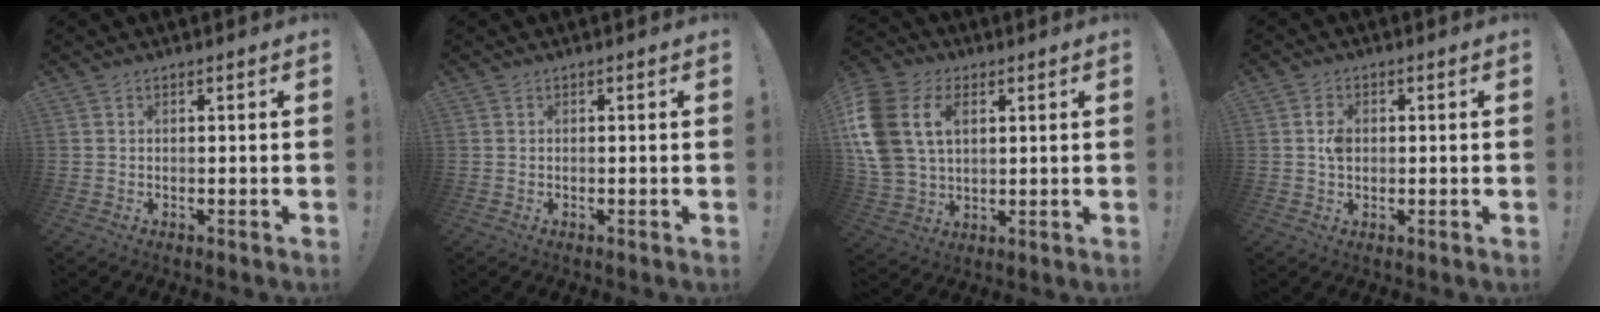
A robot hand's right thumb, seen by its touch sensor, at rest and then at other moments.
{"total": 0.0}
{"total": 17.3, "force": [5.5, 12.2, 11.0], "torque": [-0.229, -0.011, 0.105]}
{"total": 3.6, "force": [0.1, 2.6, 2.4], "torque": [-0.036, 0.003, 0.001]}